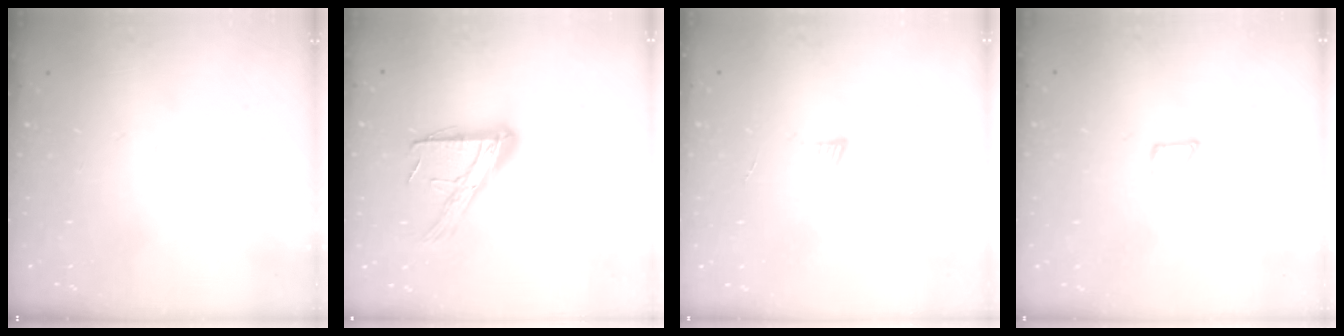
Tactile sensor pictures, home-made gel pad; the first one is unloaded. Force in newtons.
{"total": 13.9, "press": 13.9, "slide": 1.2}
{"total": 3.5, "press": 3.4, "slide": 0.4}
{"total": 2.1, "press": 2.1, "slide": 0.1}